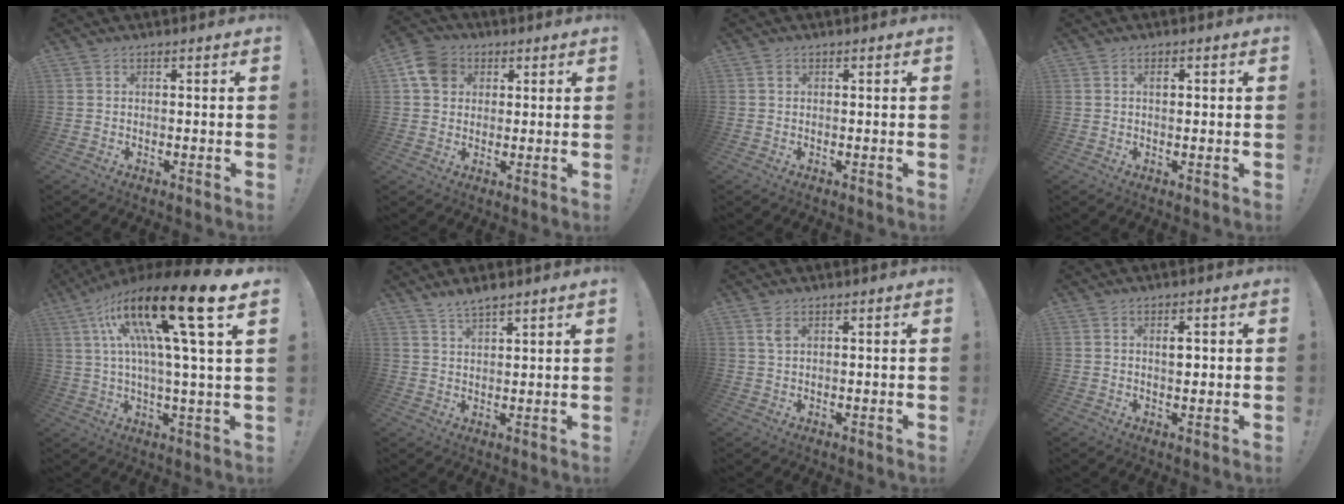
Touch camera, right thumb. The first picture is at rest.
{"total": 9.2, "force": [3.1, 7.5, 4.2], "torque": [-0.079, -0.001, 0.063]}
{"total": 0.7, "force": [0.2, 0.6, 0.3], "torque": [-0.007, 0.003, 0.004]}
{"total": 1.0, "force": [0.3, 0.5, 0.8], "torque": [-0.009, 0.000, 0.002]}
{"total": 22.5, "force": [8.3, 2.6, 20.7], "torque": [-0.374, -0.038, 0.116]}
{"total": 3.9, "force": [3.4, 0.1, 1.7], "torque": [-0.038, -0.017, 0.062]}
{"total": 2.0, "force": [1.0, 1.0, 1.4], "torque": [-0.027, 0.000, 0.018]}
{"total": 2.2, "force": [0.4, 1.0, 1.9], "torque": [-0.016, -0.008, 0.000]}